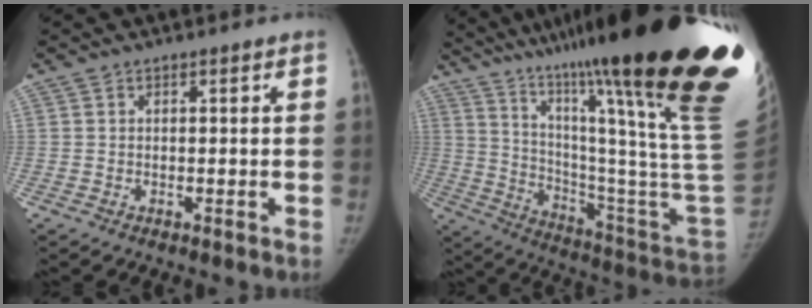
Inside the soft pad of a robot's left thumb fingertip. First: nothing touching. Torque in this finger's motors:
{"motor_torque": [2.57, -0.59, 2.77, 0.00, 0.23]}